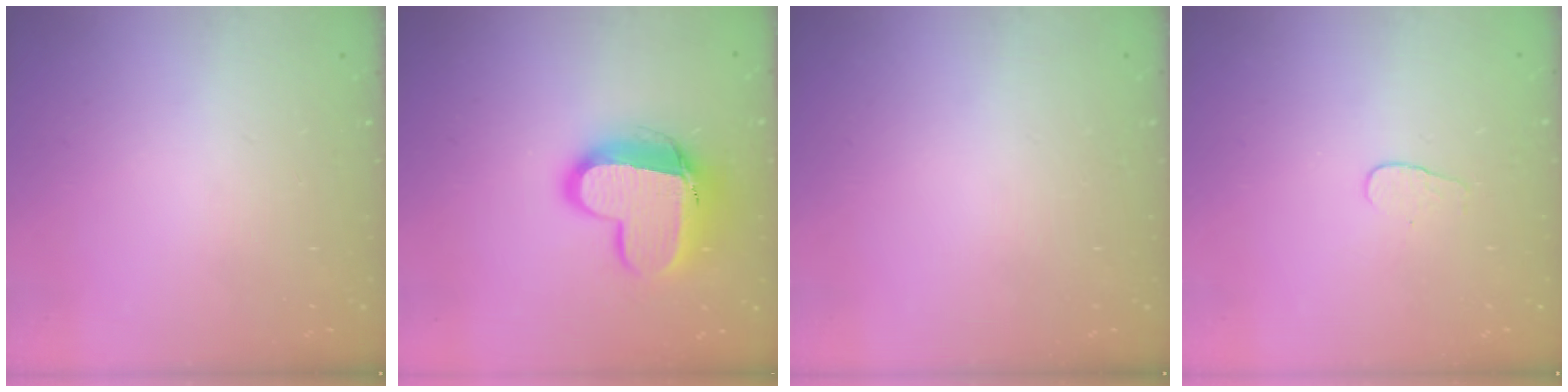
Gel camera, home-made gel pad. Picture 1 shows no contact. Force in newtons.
{"total": 13.5, "press": 13.5, "slide": 1.4}
{"total": 0.0}
{"total": 3.3, "press": 3.3, "slide": 0.3}